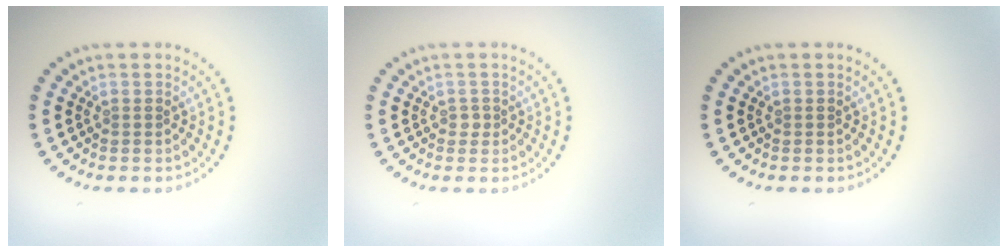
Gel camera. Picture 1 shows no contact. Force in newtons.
{"total": 0.9, "press": 0.7, "slide": 0.5}
{"total": 0.0}